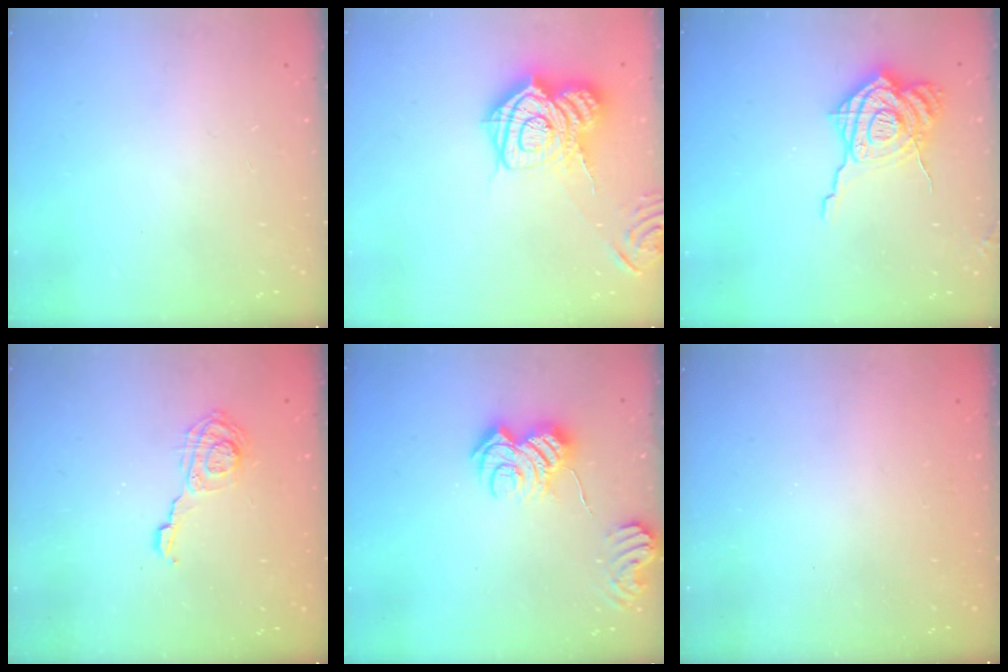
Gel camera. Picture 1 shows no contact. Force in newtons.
{"total": 19.3, "press": 19.2, "slide": 1.6}
{"total": 17.0, "press": 16.9, "slide": 1.6}
{"total": 7.7, "press": 7.7, "slide": 0.2}
{"total": 9.7, "press": 9.7, "slide": 0.7}
{"total": 2.4, "press": 2.3, "slide": 0.7}